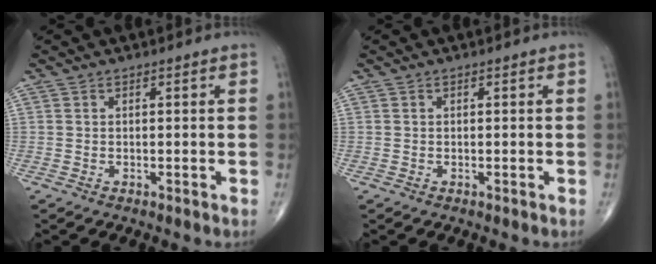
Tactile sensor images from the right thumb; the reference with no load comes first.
{"total": 0.0}